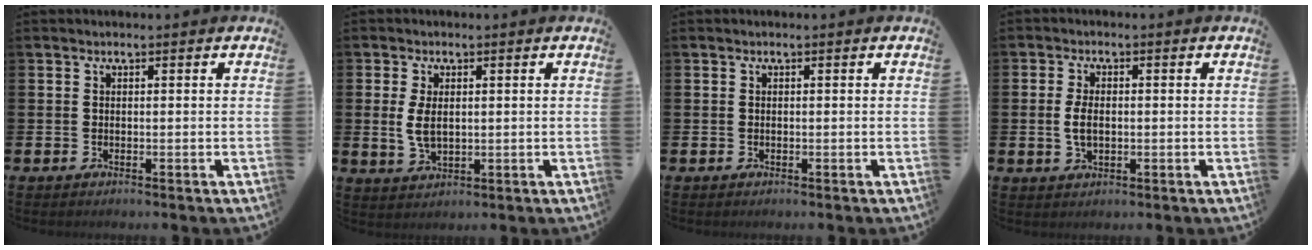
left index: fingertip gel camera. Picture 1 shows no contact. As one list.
[{"total": 3.9, "force": [0.8, 2.1, 3.2], "torque": [-0.050, 0.000, 0.011]}, {"total": 0.0}, {"total": 3.2, "force": [0.0, 1.9, 2.6], "torque": [-0.052, 0.002, -0.004]}]